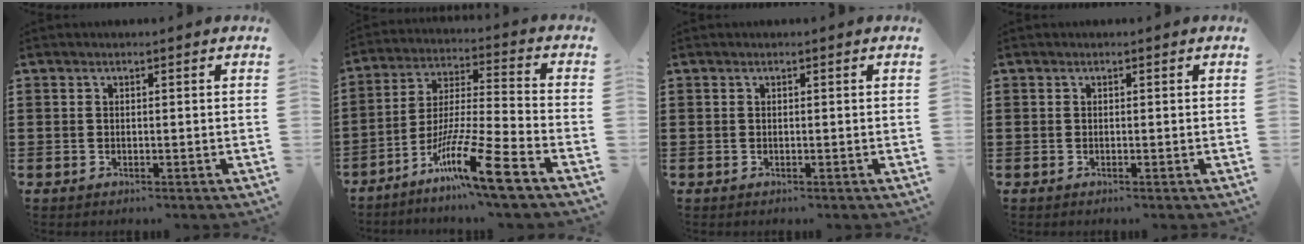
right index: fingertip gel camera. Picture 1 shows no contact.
{"total": 12.7, "force": [-8.5, 0.4, 9.5], "torque": [-0.189, -0.002, -0.164]}
{"total": 0.0}
{"total": 0.0}